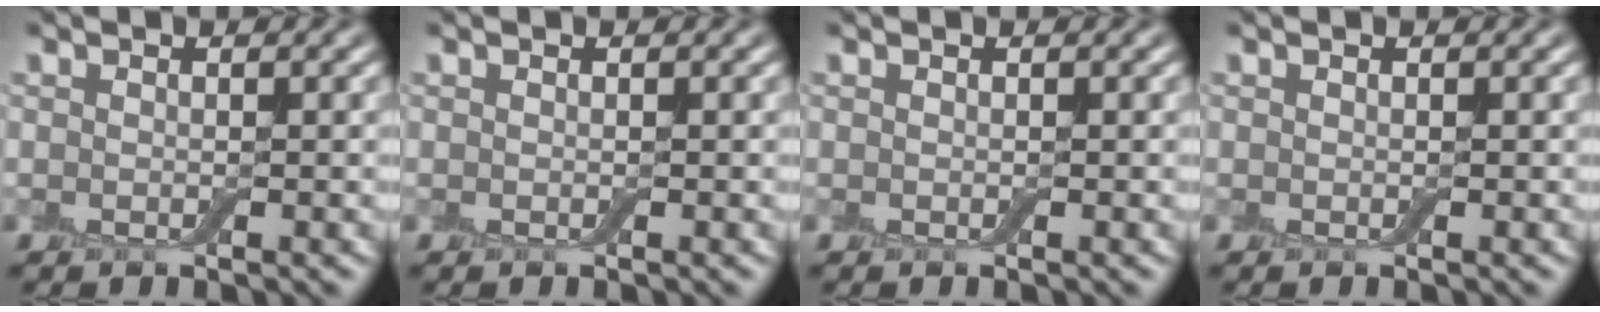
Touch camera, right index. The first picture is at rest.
{"total": 0.0}
{"total": 0.0}
{"total": 0.0}